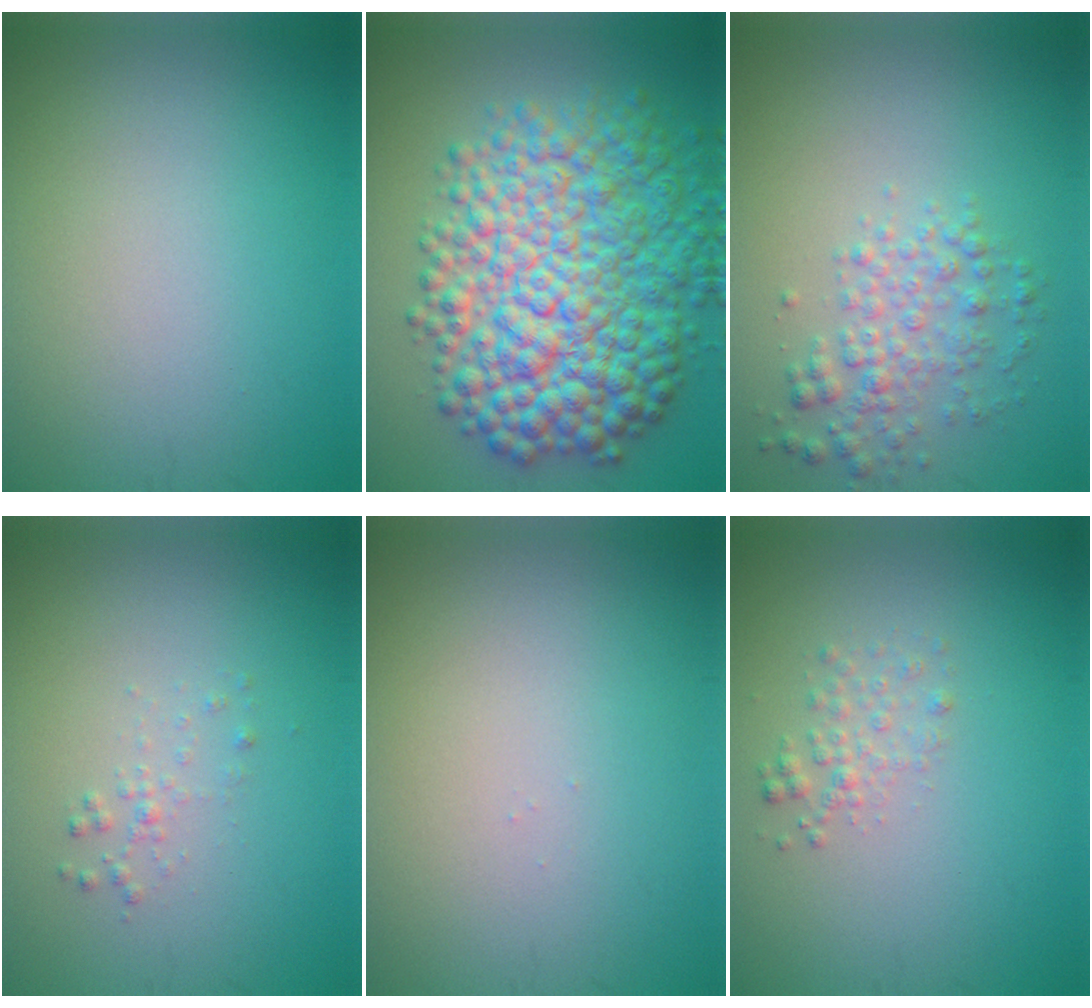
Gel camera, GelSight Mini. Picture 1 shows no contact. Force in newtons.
{"total": 12.1, "press": 12.1, "slide": 0.1}
{"total": 3.0, "press": 3.0, "slide": 0.0}
{"total": 0.9, "press": 0.9, "slide": 0.0}
{"total": 0.0}
{"total": 1.5, "press": 1.5, "slide": 0.0}